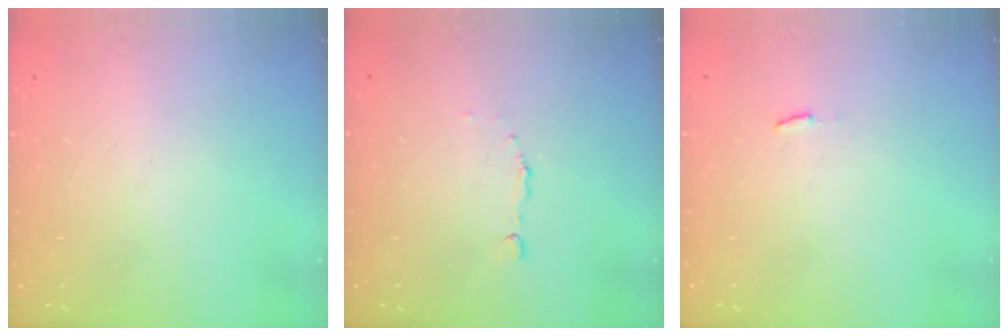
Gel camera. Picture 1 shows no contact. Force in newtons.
{"total": 1.7, "press": 1.7, "slide": 0.2}
{"total": 2.9, "press": 2.9, "slide": 0.3}